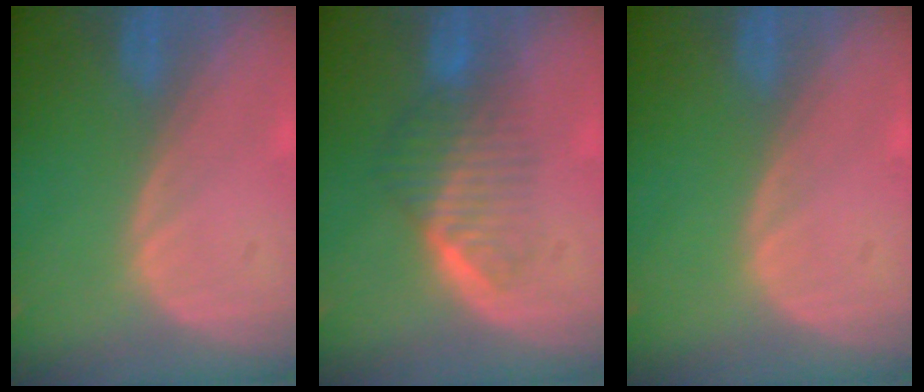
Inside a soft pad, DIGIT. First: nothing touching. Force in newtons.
{"total": 6.5, "press": 5.7, "slide": 3.1}
{"total": 0.0}